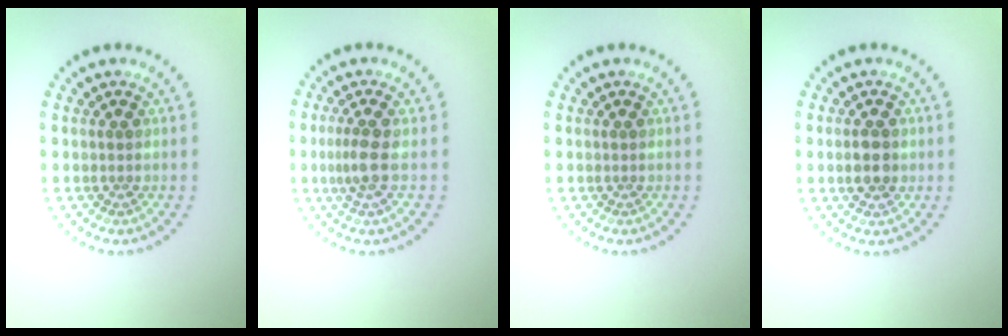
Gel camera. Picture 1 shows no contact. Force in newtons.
{"total": 2.2, "press": 1.8, "slide": 1.4}
{"total": 0.0}
{"total": 2.8, "press": 2.8, "slide": 0.1}